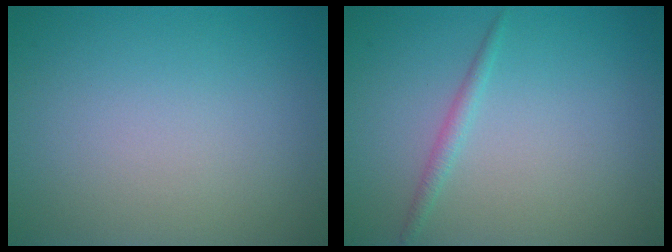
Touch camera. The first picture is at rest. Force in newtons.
{"total": 1.1, "press": 1.1, "slide": 0.0}